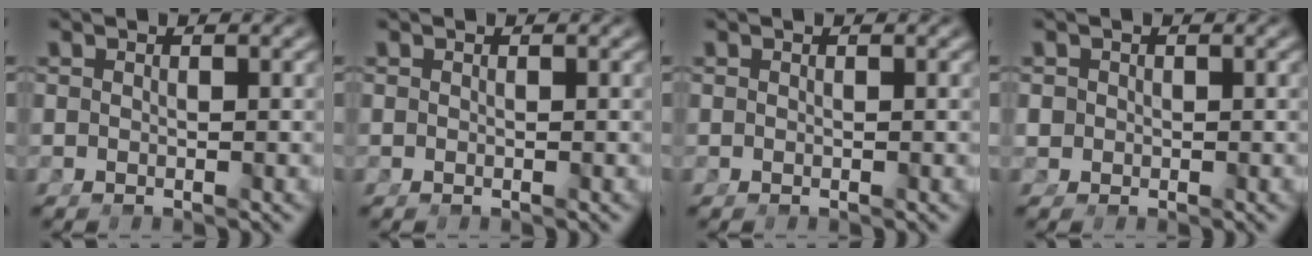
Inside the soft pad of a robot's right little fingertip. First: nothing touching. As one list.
[{"total": 0.0}, {"total": 0.0}, {"total": 0.9, "force": [-0.2, 0.8, 0.4], "torque": [-0.013, -0.010, 0.004]}]